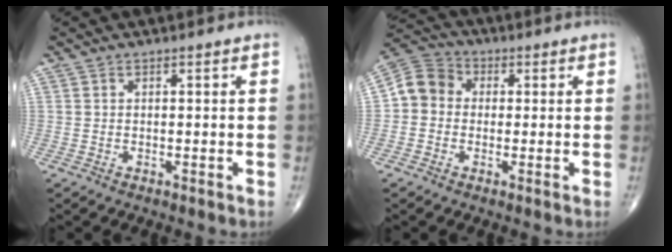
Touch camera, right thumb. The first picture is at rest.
{"total": 7.4, "force": [-0.1, 6.6, 3.5], "torque": [-0.048, 0.026, -0.017]}